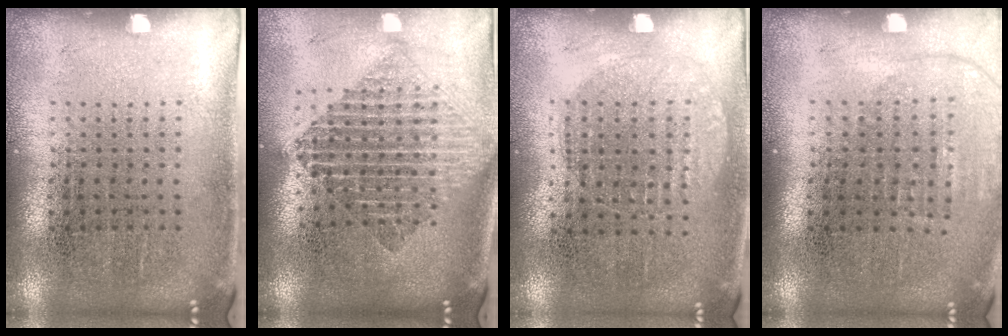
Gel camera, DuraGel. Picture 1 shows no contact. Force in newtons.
{"total": 1.9, "press": 1.6, "slide": 1.1}
{"total": 1.0, "press": 0.9, "slide": 0.4}
{"total": 1.3, "press": 1.2, "slide": 0.5}